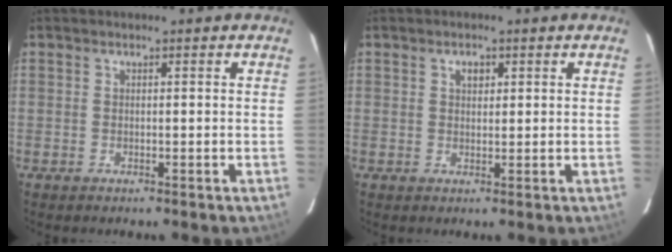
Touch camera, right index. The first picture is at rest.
{"total": 1.9, "force": [0.8, 1.3, 1.1], "torque": [-0.016, 0.006, 0.014]}